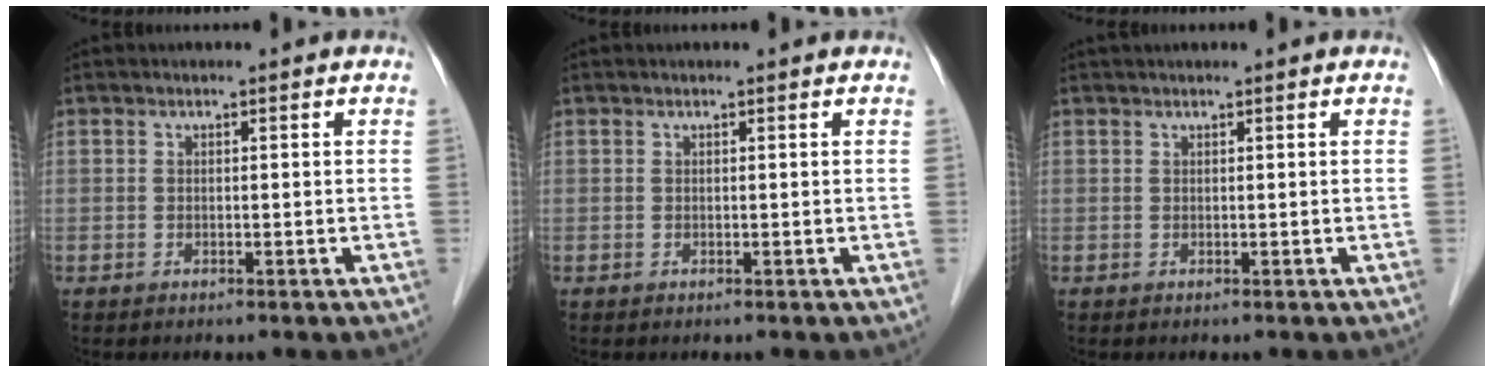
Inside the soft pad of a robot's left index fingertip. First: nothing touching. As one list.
[{"total": 0.6, "force": [0.6, 0.0, 0.1], "torque": [-0.004, 0.003, 0.004]}, {"total": 1.6, "force": [1.5, -0.1, 0.7], "torque": [-0.005, 0.027, 0.028]}]